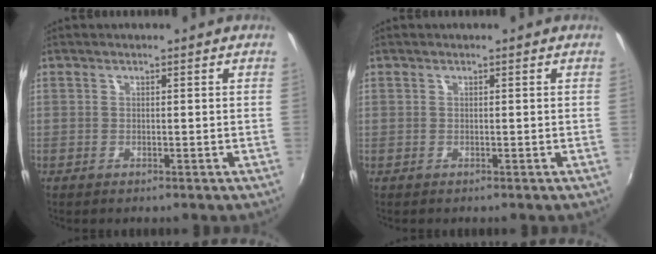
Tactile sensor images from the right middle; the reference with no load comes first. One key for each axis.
{"total": 0.0}